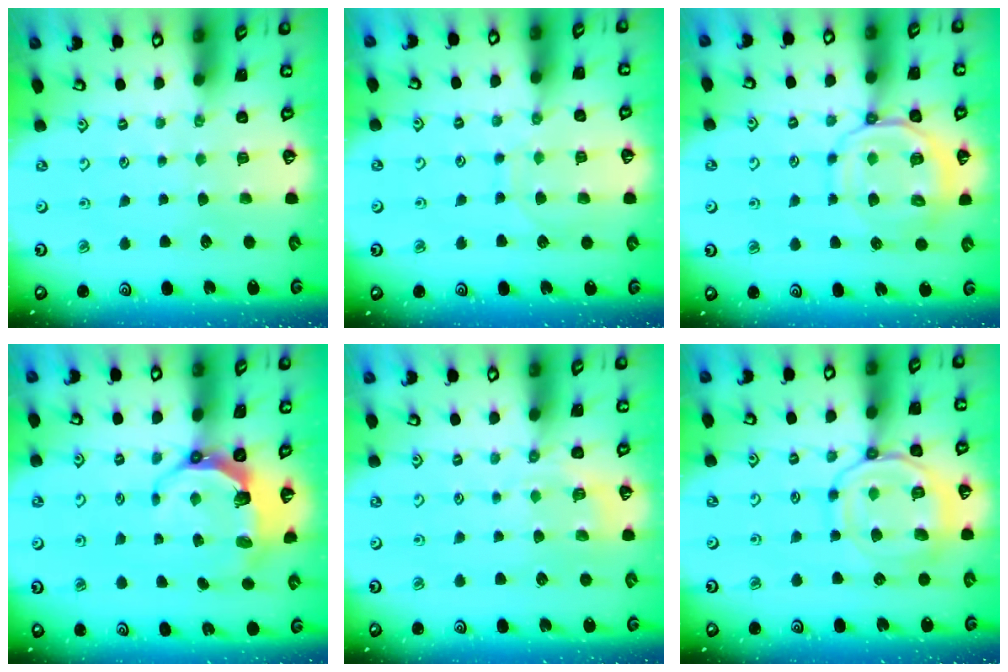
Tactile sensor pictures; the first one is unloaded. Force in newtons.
{"total": 8.1, "press": 8.1, "slide": 0.7}
{"total": 11.5, "press": 11.4, "slide": 1.5}
{"total": 6.7, "press": 5.0, "slide": 4.4}
{"total": 4.4, "press": 4.2, "slide": 1.6}
{"total": 13.4, "press": 13.4, "slide": 1.2}